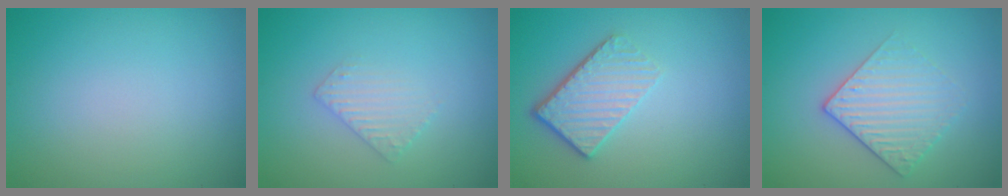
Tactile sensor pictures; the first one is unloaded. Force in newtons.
{"total": 1.6, "press": 1.6, "slide": 0.4}
{"total": 4.2, "press": 3.0, "slide": 3.0}
{"total": 3.0, "press": 2.7, "slide": 1.3}